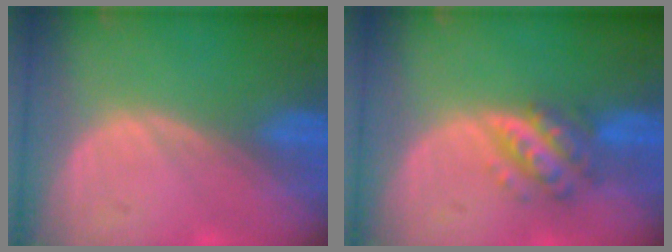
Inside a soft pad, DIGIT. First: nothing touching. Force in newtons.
{"total": 5.6, "press": 5.2, "slide": 2.2}